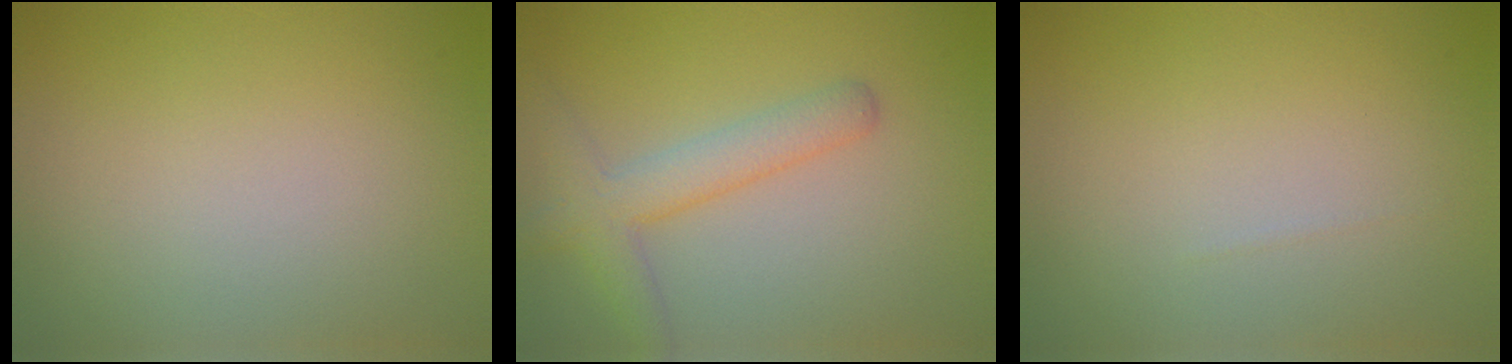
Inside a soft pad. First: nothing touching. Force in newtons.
{"total": 3.8, "press": 3.8, "slide": 0.2}
{"total": 0.0}